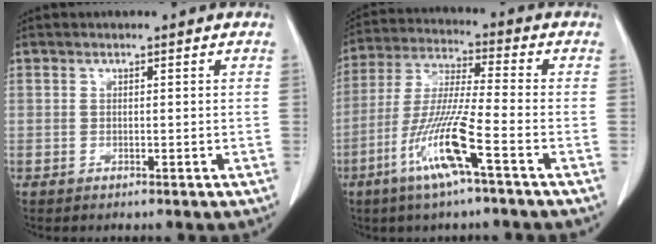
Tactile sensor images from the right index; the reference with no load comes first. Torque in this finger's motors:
{"motor_torque": [1.80, -0.34, 0.97, 0.21]}